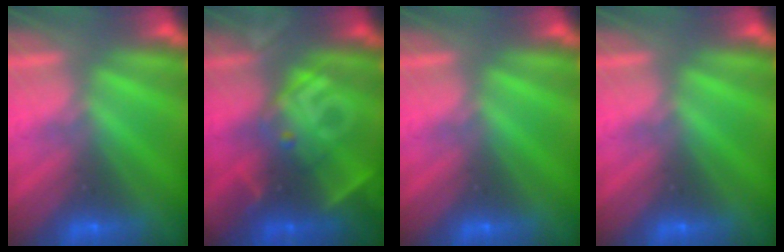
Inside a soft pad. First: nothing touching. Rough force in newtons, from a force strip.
{"total": 2.8}
{"total": 0.0}
{"total": 0.0}